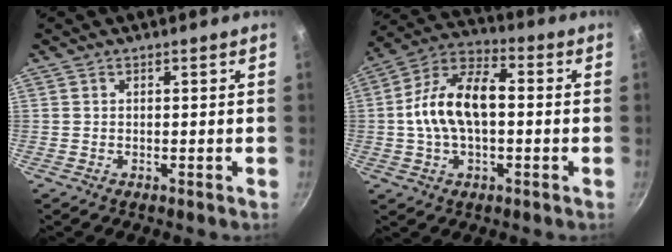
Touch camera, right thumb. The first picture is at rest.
{"total": 14.5, "force": [-0.2, 8.2, 12.0], "torque": [-0.201, 0.040, -0.017]}